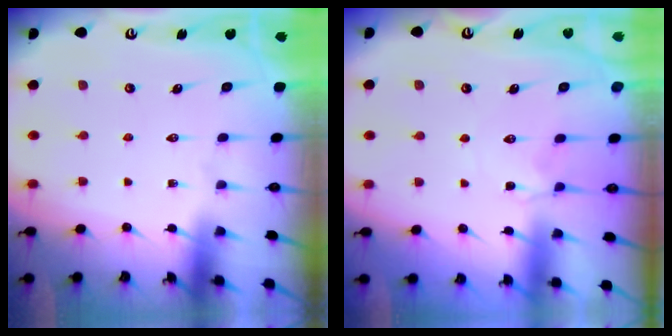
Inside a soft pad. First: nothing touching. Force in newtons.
{"total": 2.2, "press": 2.2, "slide": 0.4}